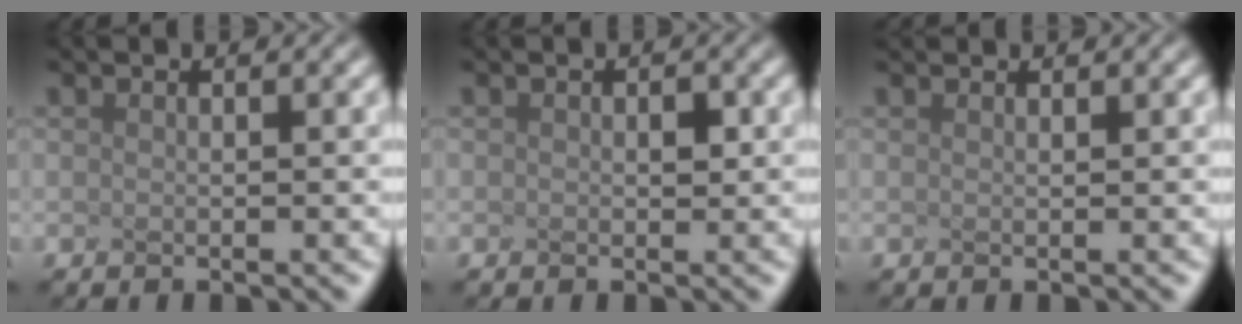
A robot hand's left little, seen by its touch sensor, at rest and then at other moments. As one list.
[{"total": 1.0, "force": [-0.7, -0.6, -0.2], "torque": [-0.017, -0.003, 0.019]}, {"total": 1.1, "force": [0.9, 0.4, 0.5], "torque": [0.003, 0.014, 0.000]}]